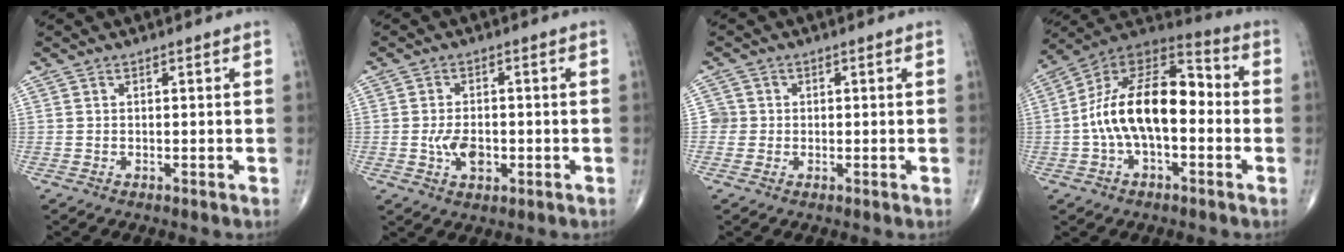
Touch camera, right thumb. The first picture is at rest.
{"total": 5.3, "force": [-1.1, 3.1, 4.1], "torque": [-0.067, 0.000, -0.017]}
{"total": 2.3, "force": [-0.1, 2.3, 0.1], "torque": [0.017, 0.008, -0.005]}
{"total": 18.5, "force": [-1.4, 9.8, 15.6], "torque": [-0.263, 0.050, -0.035]}